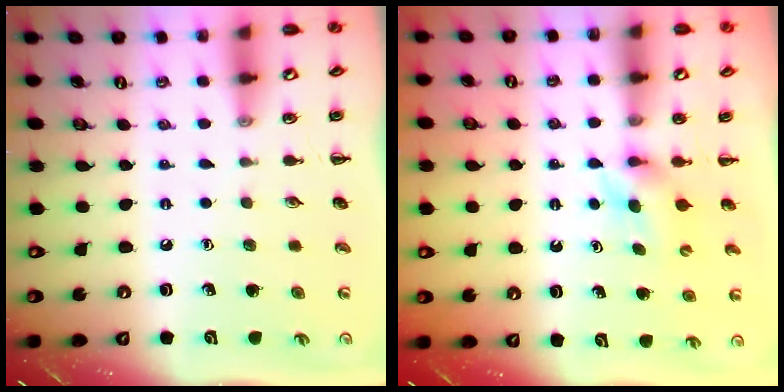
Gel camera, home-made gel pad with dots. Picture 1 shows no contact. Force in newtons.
{"total": 4.3, "press": 4.0, "slide": 1.5}